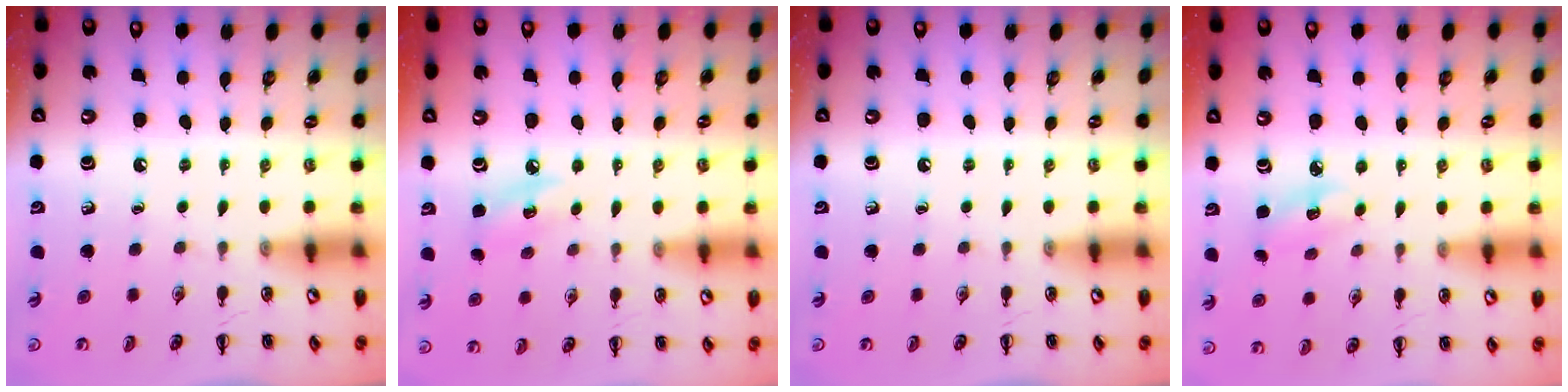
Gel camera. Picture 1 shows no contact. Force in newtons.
{"total": 6.6, "press": 6.4, "slide": 1.5}
{"total": 0.0}
{"total": 3.8, "press": 3.7, "slide": 1.0}